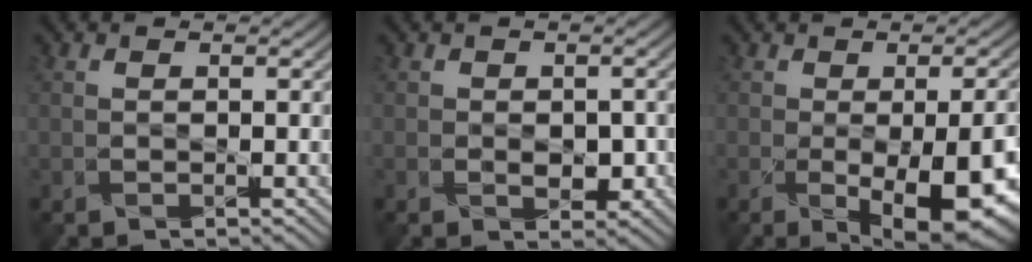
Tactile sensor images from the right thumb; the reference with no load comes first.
{"total": 2.8, "force": [-1.0, 2.1, 1.5], "torque": [-0.017, -0.013, -0.016]}
{"total": 11.4, "force": [-3.9, 5.1, 9.5], "torque": [-0.119, -0.040, -0.035]}